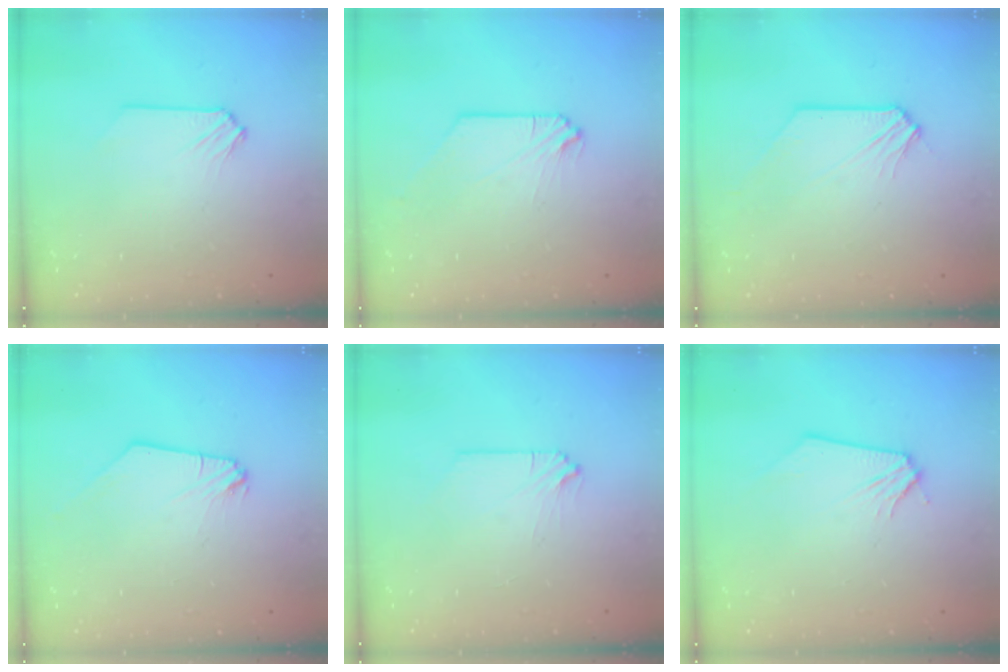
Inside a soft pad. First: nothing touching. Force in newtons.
{"total": 0.0}
{"total": 1.0, "press": 1.0, "slide": 0.1}
{"total": 0.6, "press": 0.6, "slide": 0.1}
{"total": 0.0}
{"total": 0.0}